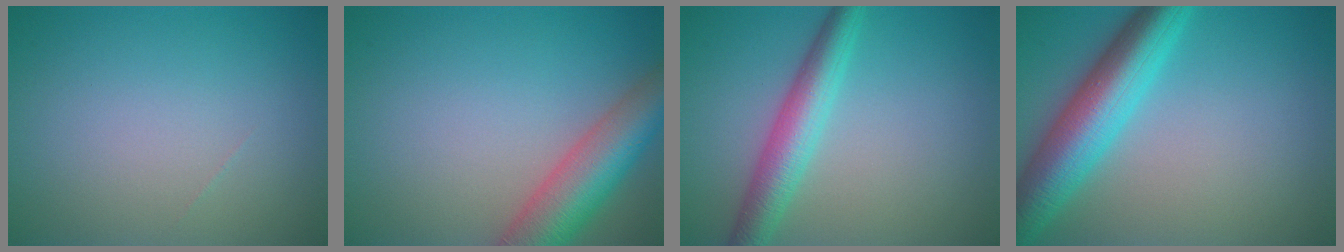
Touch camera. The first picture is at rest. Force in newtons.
{"total": 7.2, "press": 7.2, "slide": 0.4}
{"total": 4.5, "press": 4.5, "slide": 0.1}
{"total": 7.9, "press": 7.9, "slide": 0.2}